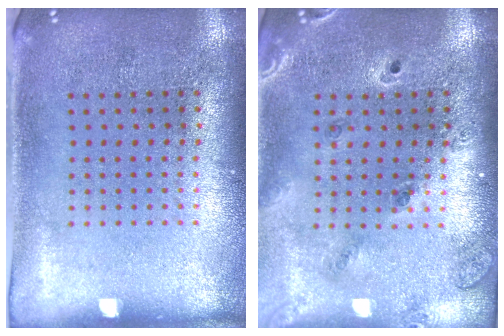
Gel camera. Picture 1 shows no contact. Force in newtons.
{"total": 1.3, "press": 1.3, "slide": 0.5}